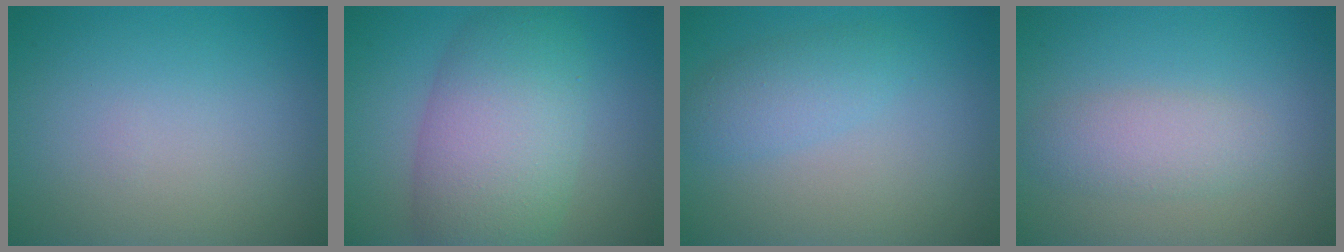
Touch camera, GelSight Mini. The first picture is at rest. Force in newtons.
{"total": 8.6, "press": 8.6, "slide": 0.3}
{"total": 2.4, "press": 2.4, "slide": 0.1}
{"total": 2.6, "press": 2.6, "slide": 0.1}